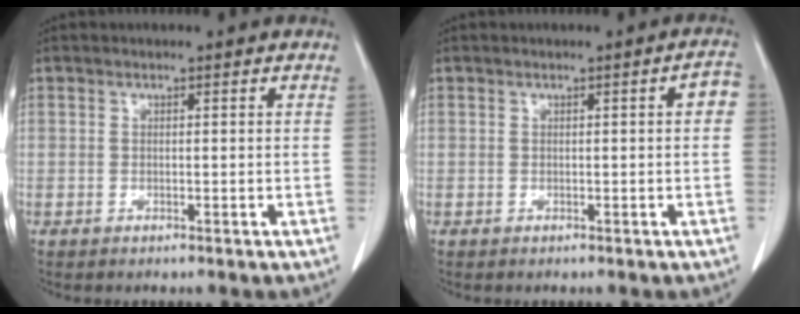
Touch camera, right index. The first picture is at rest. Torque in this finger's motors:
{"motor_torque": [0.23, -0.07, 0.03, 0.01]}